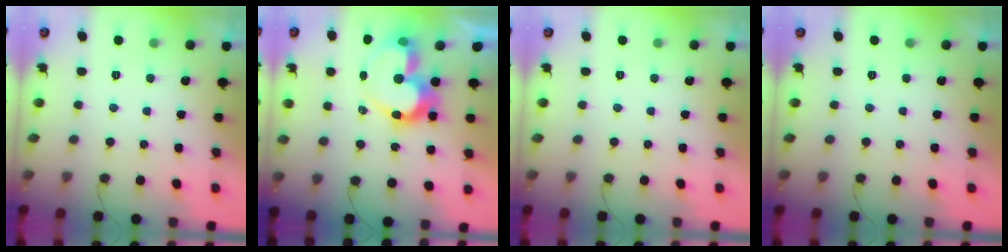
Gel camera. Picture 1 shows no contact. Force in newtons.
{"total": 13.3, "press": 13.0, "slide": 3.0}
{"total": 0.0}
{"total": 0.0}